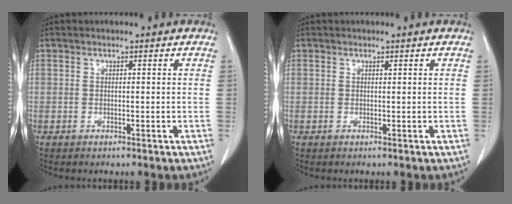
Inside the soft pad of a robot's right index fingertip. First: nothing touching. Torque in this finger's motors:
{"motor_torque": [-0.07, 0.09, -0.02, -0.01]}